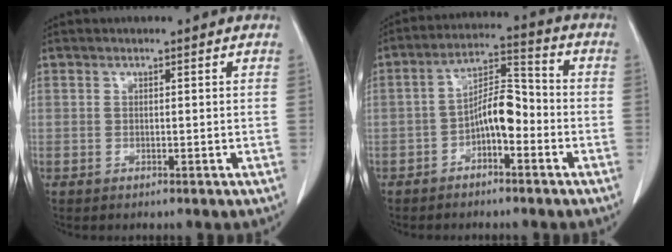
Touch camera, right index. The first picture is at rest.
{"total": 7.2, "force": [-2.6, 2.7, 6.2], "torque": [-0.115, 0.027, -0.044]}